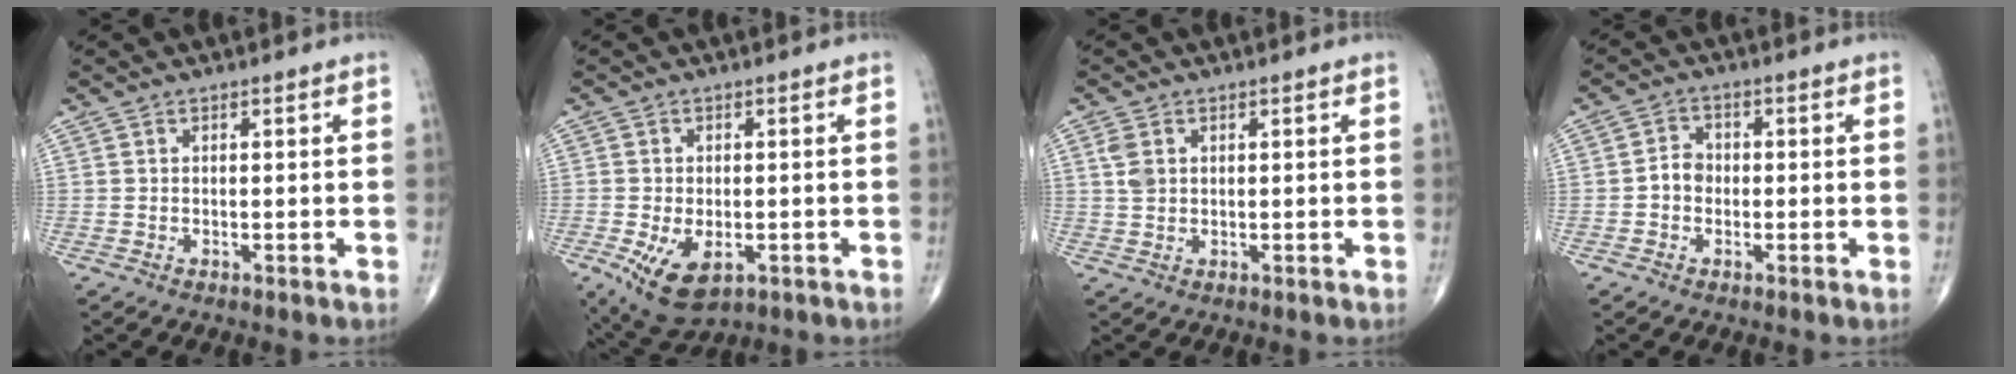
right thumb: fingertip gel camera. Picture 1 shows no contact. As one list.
[{"total": 8.9, "force": [-3.2, 4.9, 6.7], "torque": [-0.116, -0.006, -0.042]}, {"total": 2.8, "force": [0.9, 1.9, 1.9], "torque": [-0.039, 0.003, 0.022]}, {"total": 3.4, "force": [-0.7, 2.8, 1.8], "torque": [-0.018, 0.014, -0.019]}]